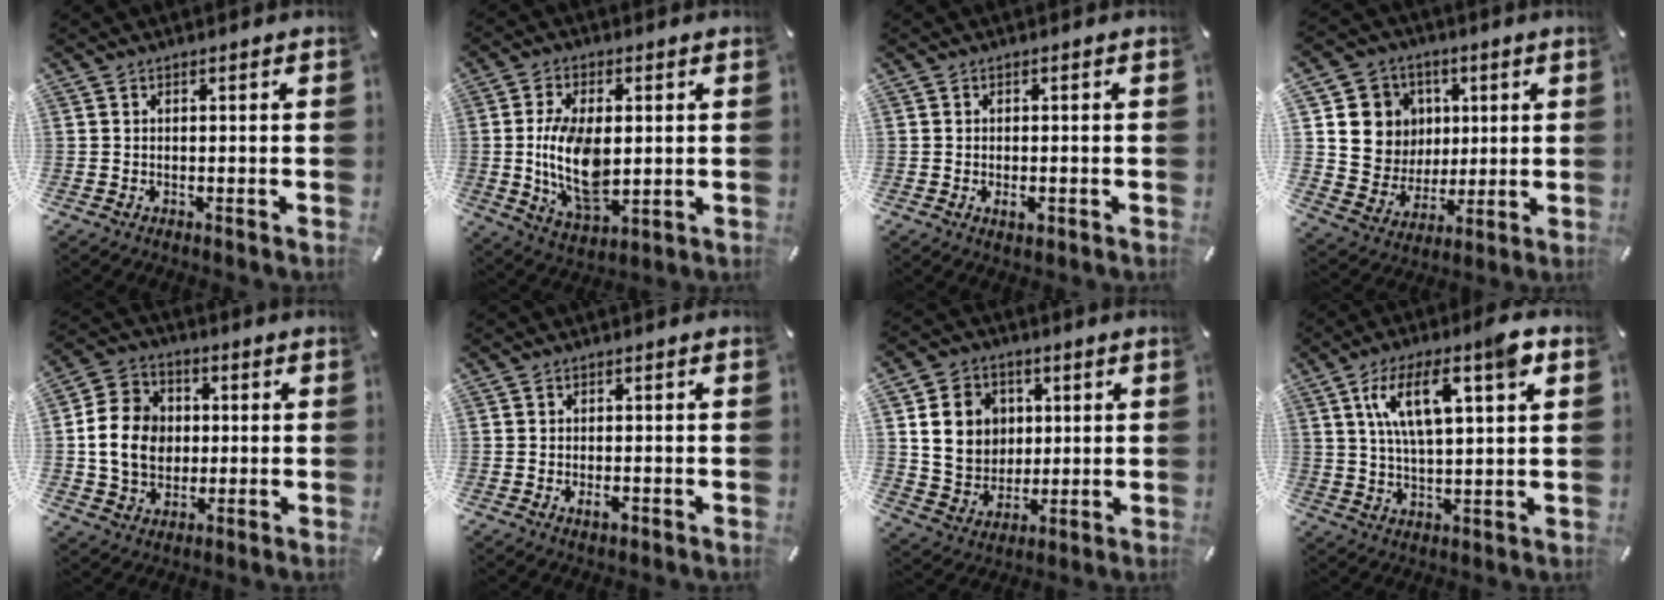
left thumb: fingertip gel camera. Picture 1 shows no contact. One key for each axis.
{"total": 14.0, "fx": 0.1, "fy": 8.1, "fz": 11.4, "tx": -0.235, "ty": -0.010, "tz": 0.003}
{"total": 1.9, "fx": -0.6, "fy": 1.2, "fz": 1.4, "tx": -0.025, "ty": 0.001, "tz": -0.009}
{"total": 12.1, "fx": 2.5, "fy": 11.7, "fz": 1.8, "tx": -0.027, "ty": -0.013, "tz": 0.059}
{"total": 11.7, "fx": 0.0, "fy": 10.2, "fz": 5.6, "tx": -0.113, "ty": 0.013, "tz": 0.001}
{"total": 2.0, "fx": -0.7, "fy": 1.1, "fz": 1.5, "tx": -0.026, "ty": 0.002, "tz": -0.012}
{"total": 12.1, "fx": 2.5, "fy": 10.8, "fz": 4.8, "tx": -0.094, "ty": 0.005, "tz": 0.053}
{"total": 13.6, "fx": 6.5, "fy": 4.7, "fz": 11.0, "tx": -0.192, "ty": -0.002, "tz": 0.109}